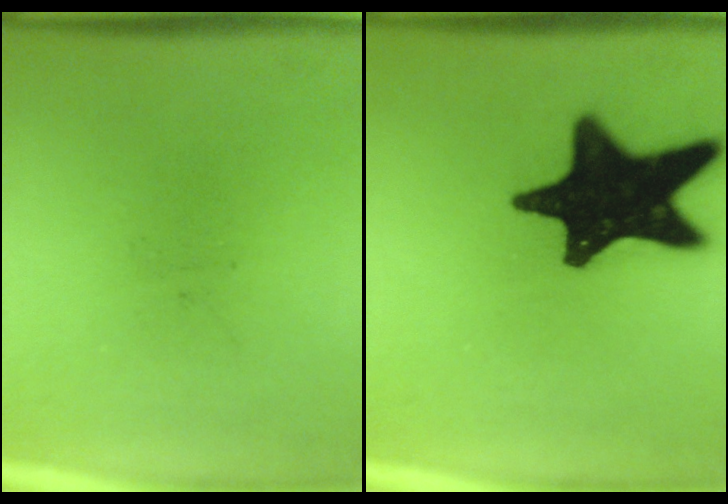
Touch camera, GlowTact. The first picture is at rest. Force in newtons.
{"total": 19.6}